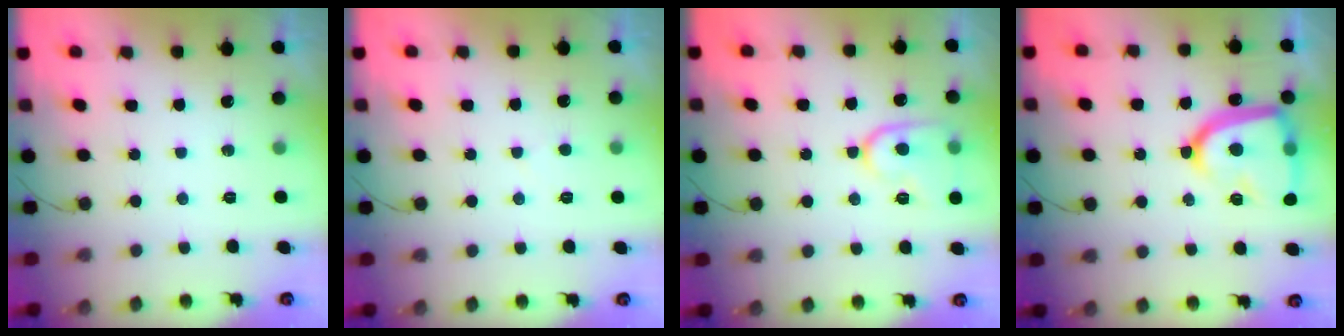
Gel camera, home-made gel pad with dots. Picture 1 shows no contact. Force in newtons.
{"total": 2.3, "press": 2.3, "slide": 0.3}
{"total": 11.7, "press": 11.6, "slide": 1.3}
{"total": 19.7, "press": 19.6, "slide": 1.6}